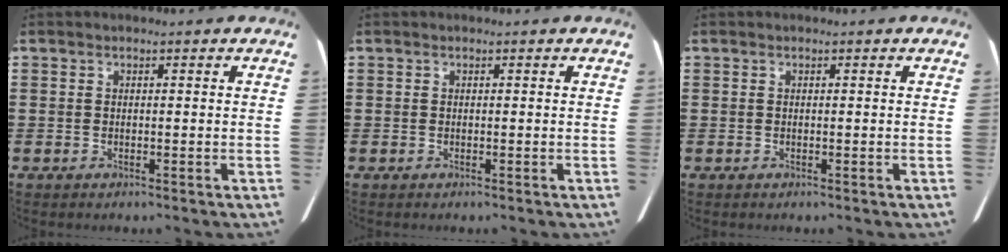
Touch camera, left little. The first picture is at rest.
{"total": 0.0}
{"total": 0.0}